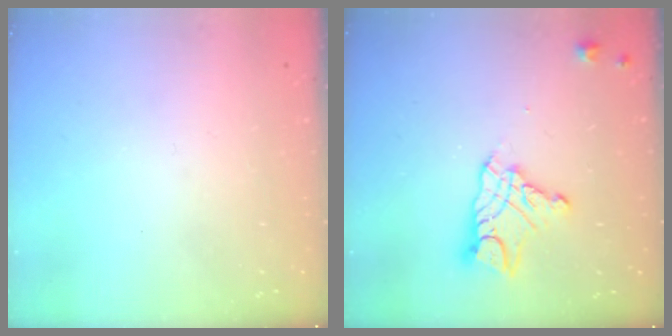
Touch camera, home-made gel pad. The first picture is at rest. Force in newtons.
{"total": 12.6, "press": 12.5, "slide": 1.1}